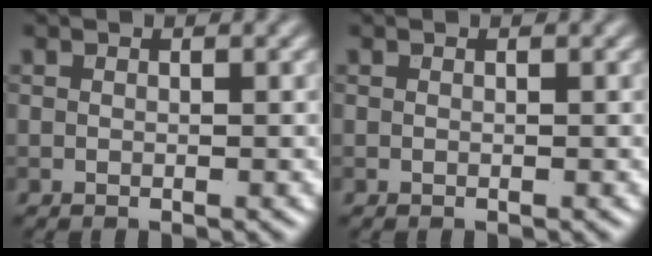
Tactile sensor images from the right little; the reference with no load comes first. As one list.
[{"total": 0.0}]